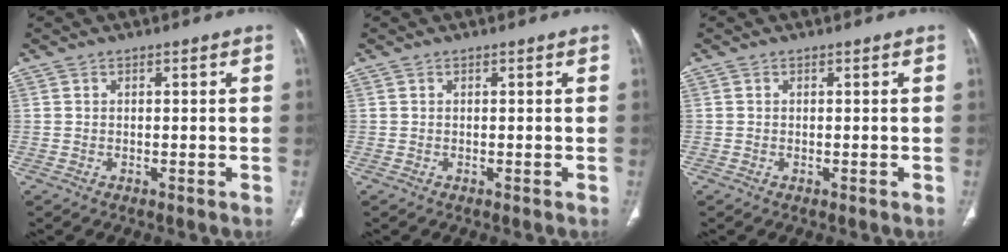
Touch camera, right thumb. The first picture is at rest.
{"total": 0.0}
{"total": 0.0}